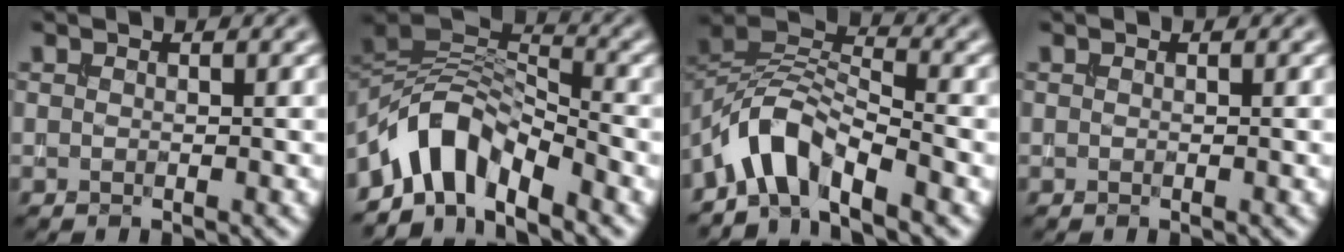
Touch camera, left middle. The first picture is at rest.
{"total": 6.2, "force": [-4.7, 2.6, 3.2], "torque": [-0.039, 0.005, -0.098]}
{"total": 5.1, "force": [-4.0, 1.5, 2.7], "torque": [-0.044, 0.010, -0.087]}
{"total": 0.0}